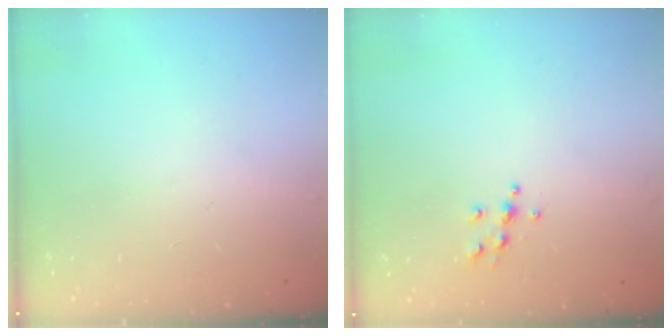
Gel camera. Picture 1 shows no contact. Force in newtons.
{"total": 5.6, "press": 5.6, "slide": 0.6}